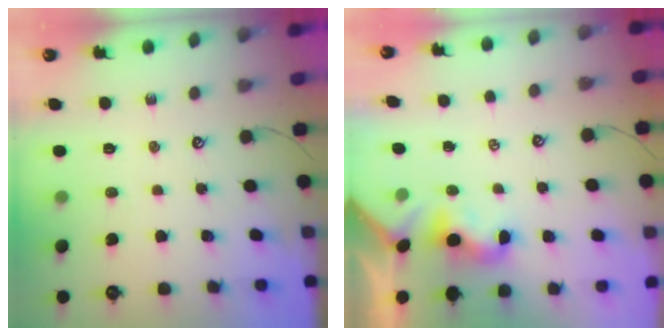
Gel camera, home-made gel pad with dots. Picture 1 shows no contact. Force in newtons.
{"total": 2.0, "press": 2.0, "slide": 0.5}